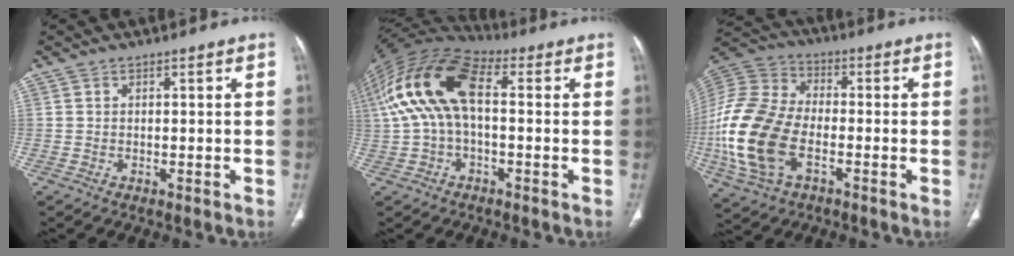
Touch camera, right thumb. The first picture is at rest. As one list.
[{"total": 16.9, "force": [1.9, 9.4, 13.8], "torque": [-0.279, 0.044, 0.027]}, {"total": 20.3, "force": [-5.2, 11.9, 15.6], "torque": [-0.351, 0.010, -0.099]}]